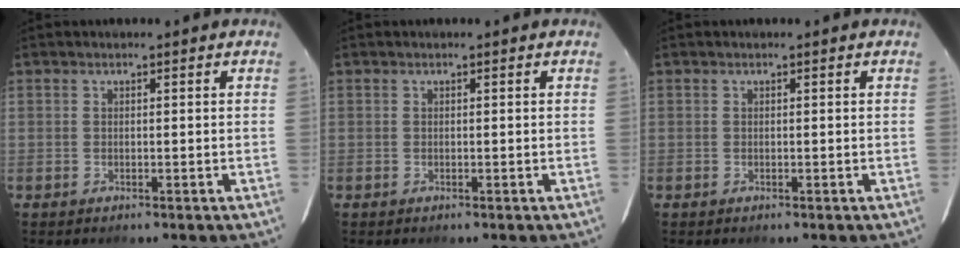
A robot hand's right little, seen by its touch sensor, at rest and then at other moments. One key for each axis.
{"total": 0.0}
{"total": 0.0}